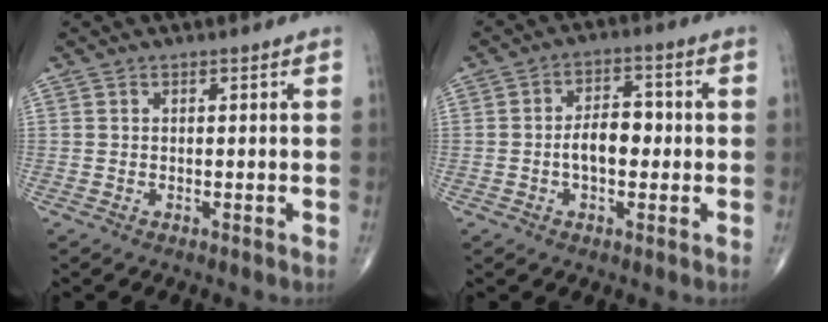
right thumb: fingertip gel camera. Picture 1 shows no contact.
{"total": 6.6, "force": [-0.7, 3.8, 5.3], "torque": [-0.081, 0.020, -0.019]}